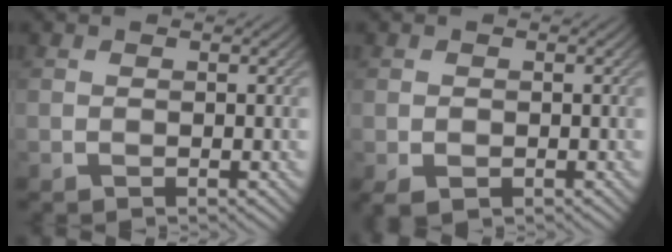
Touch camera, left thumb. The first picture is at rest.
{"total": 1.7, "force": [-0.7, 1.1, 1.1], "torque": [-0.024, -0.006, -0.011]}